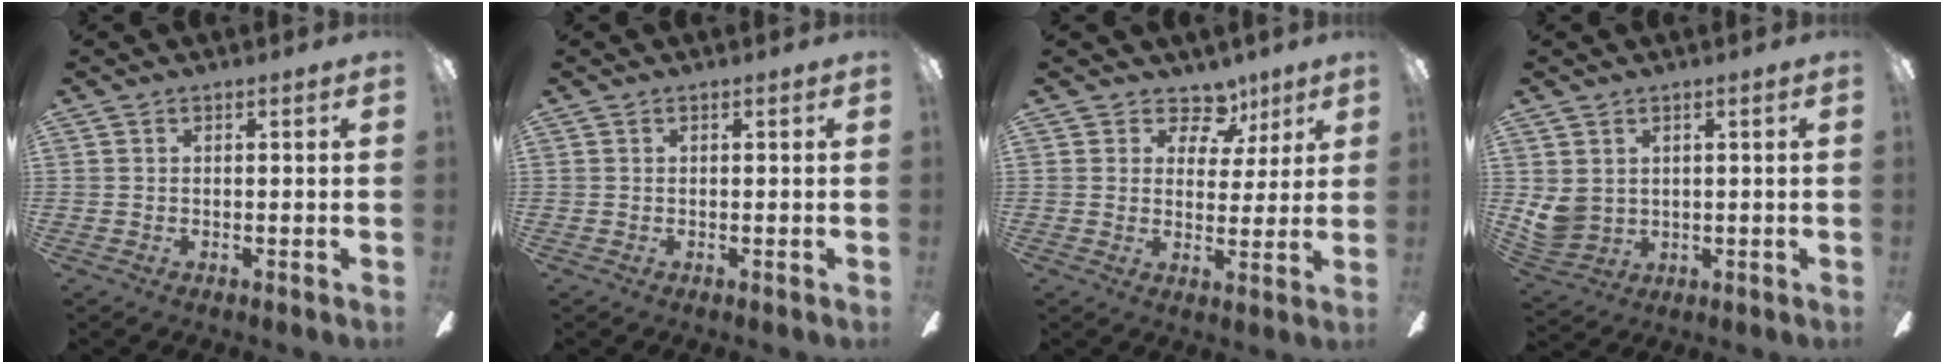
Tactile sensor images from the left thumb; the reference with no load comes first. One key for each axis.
{"total": 0.0}
{"total": 8.5, "fx": 5.4, "fy": 5.6, "fz": 3.5, "tx": -0.041, "ty": -0.033, "tz": 0.096}
{"total": 5.7, "fx": 2.3, "fy": 4.7, "fz": 2.2, "tx": -0.057, "ty": -0.008, "tz": 0.046}